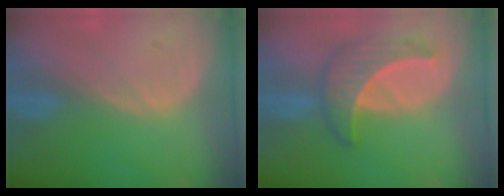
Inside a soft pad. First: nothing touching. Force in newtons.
{"total": 6.9, "press": 6.3, "slide": 2.9}